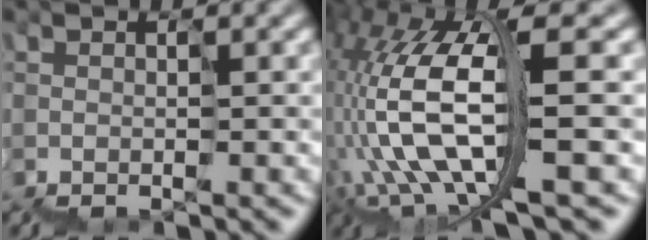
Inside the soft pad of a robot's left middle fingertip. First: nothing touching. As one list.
[{"total": 9.4, "force": [-1.2, 3.1, 8.8], "torque": [-0.204, 0.018, -0.024]}]